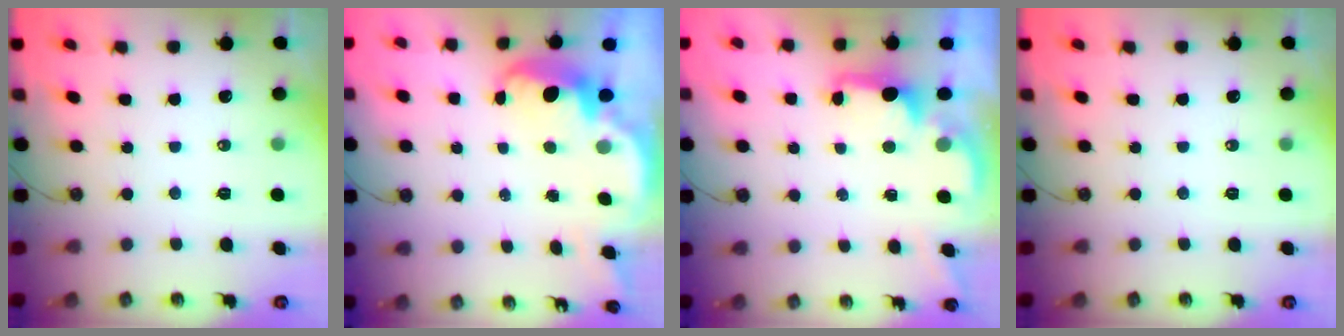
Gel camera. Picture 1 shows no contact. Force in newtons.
{"total": 4.8, "press": 4.8, "slide": 0.6}
{"total": 2.0, "press": 1.9, "slide": 0.8}
{"total": 0.0}